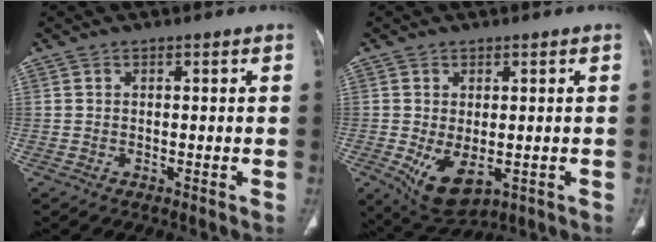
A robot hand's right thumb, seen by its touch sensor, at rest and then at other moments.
{"total": 8.1, "force": [-2.0, 4.5, 6.4], "torque": [-0.106, -0.013, -0.014]}